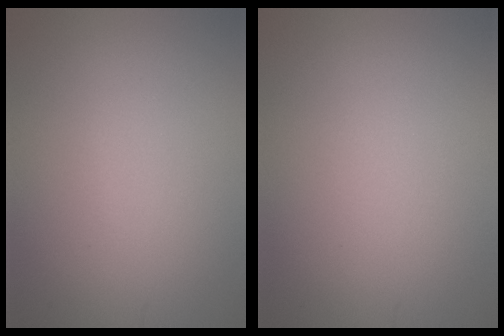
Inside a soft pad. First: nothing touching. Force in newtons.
{"total": 0.0}